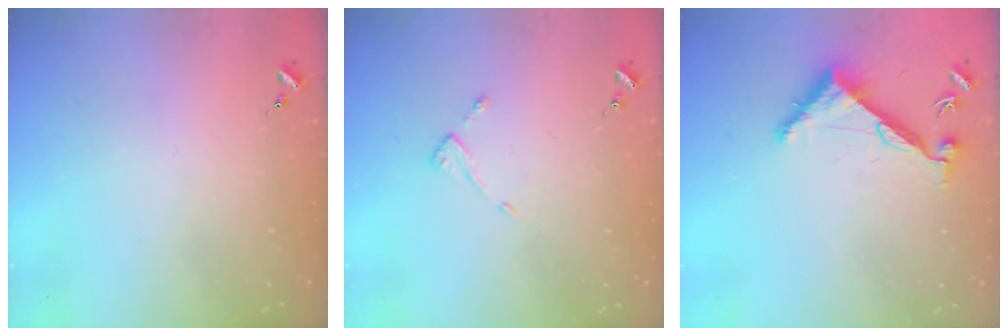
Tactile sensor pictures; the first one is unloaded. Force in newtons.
{"total": 2.6, "press": 2.6, "slide": 0.3}
{"total": 6.9, "press": 6.9, "slide": 0.3}